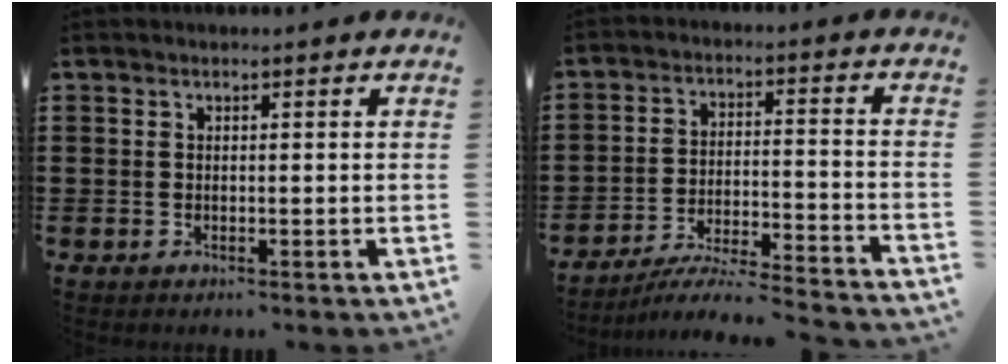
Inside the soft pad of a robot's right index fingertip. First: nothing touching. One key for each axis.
{"total": 5.4, "fx": -5.1, "fy": -0.3, "fz": 1.8, "tx": -0.037, "ty": -0.014, "tz": -0.102}